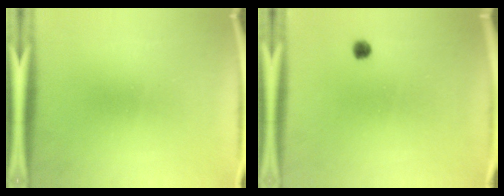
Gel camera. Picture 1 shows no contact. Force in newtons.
{"total": 1.8}